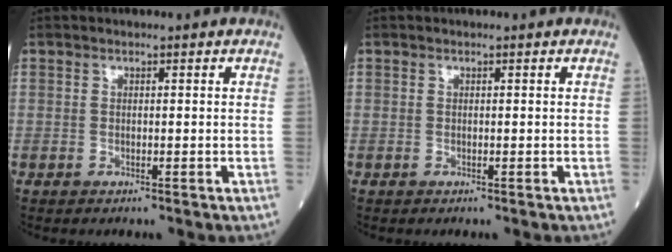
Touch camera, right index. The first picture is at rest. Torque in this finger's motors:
{"motor_torque": [0.00, 0.00, 0.00, 0.00]}